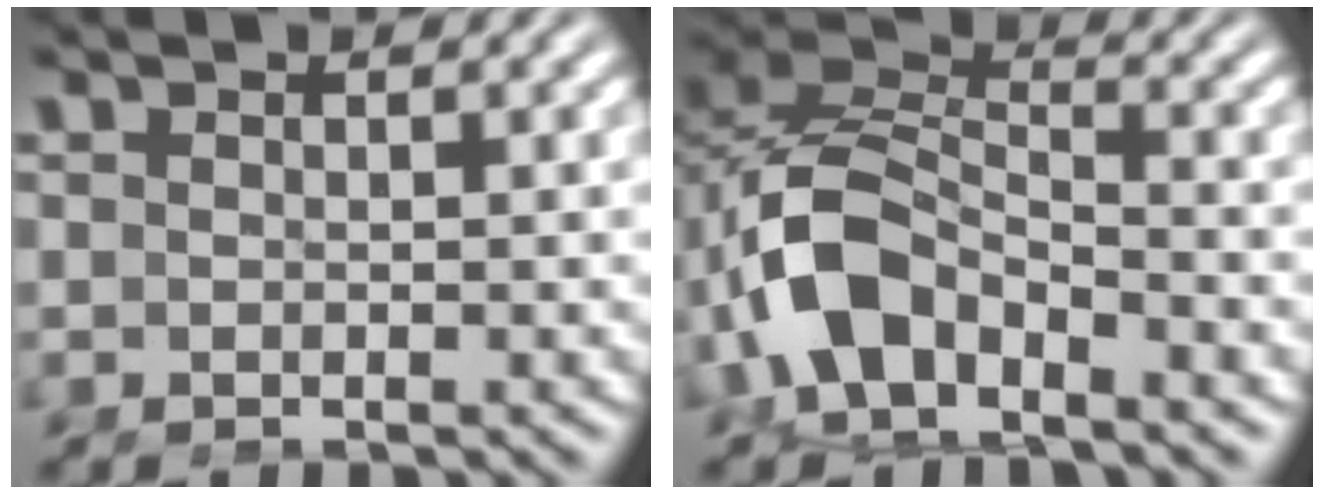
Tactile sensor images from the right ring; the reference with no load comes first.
{"total": 8.7, "force": [-2.0, 6.9, 5.0], "torque": [-0.147, -0.022, -0.039]}